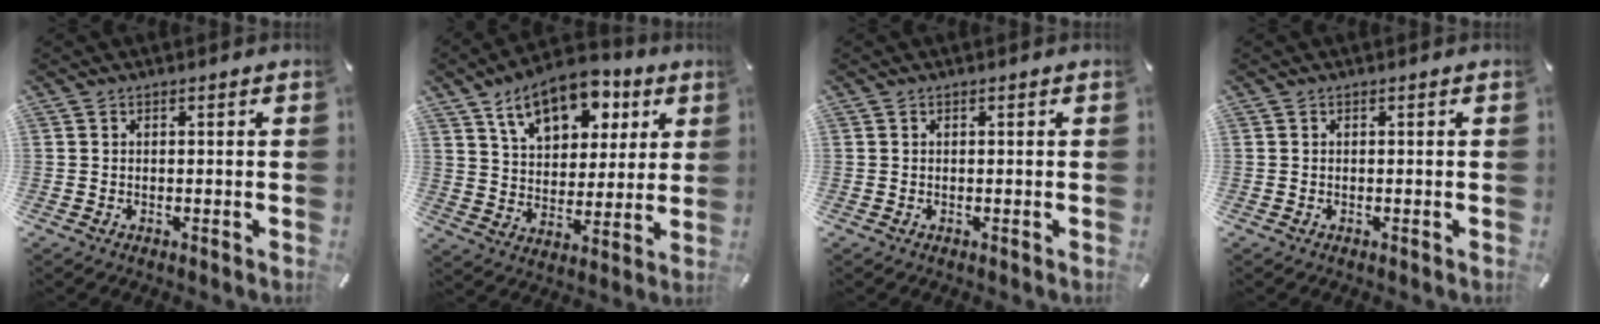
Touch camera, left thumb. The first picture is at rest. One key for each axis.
{"total": 14.8, "fx": 8.9, "fy": 8.9, "fz": 7.7, "tx": -0.118, "ty": -0.040, "tz": 0.158}
{"total": 0.0}
{"total": 0.0}